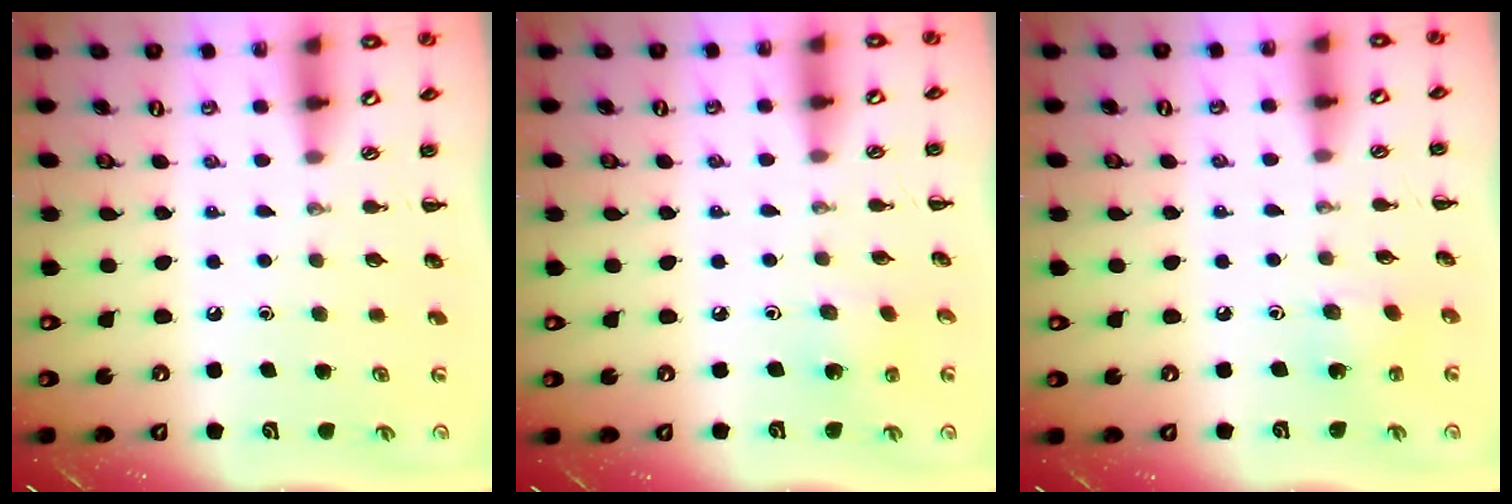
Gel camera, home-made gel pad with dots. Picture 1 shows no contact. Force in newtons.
{"total": 1.5, "press": 1.3, "slide": 0.6}
{"total": 3.9, "press": 3.8, "slide": 1.0}